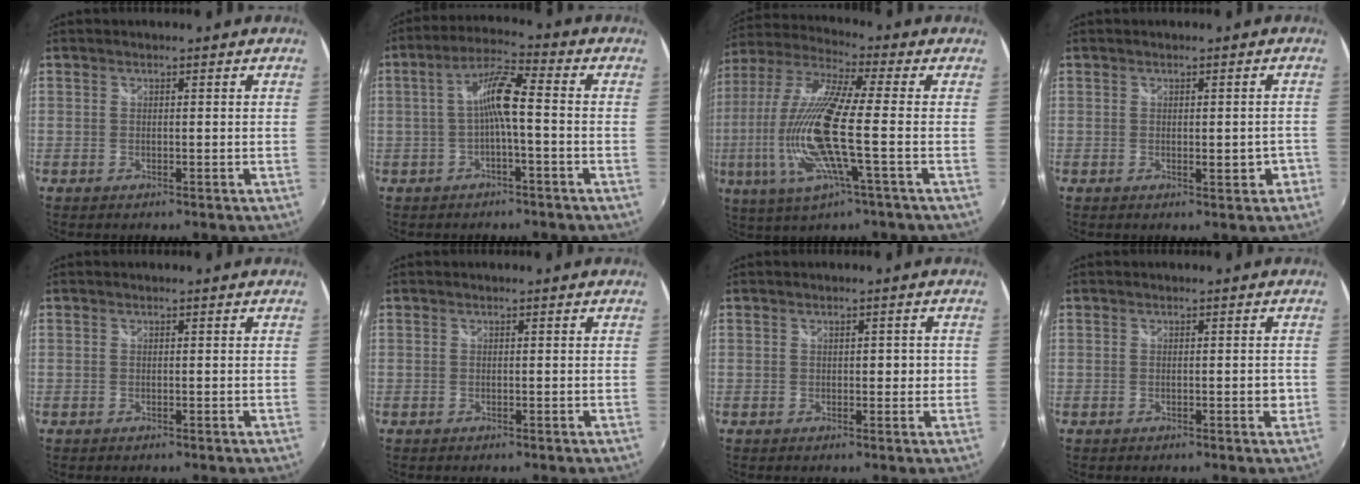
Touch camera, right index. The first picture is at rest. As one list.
[{"total": 6.9, "force": [-1.2, 0.6, 6.7], "torque": [-0.143, 0.017, -0.021]}, {"total": 17.9, "force": [-3.6, 1.9, 17.4], "torque": [-0.338, -0.016, -0.071]}, {"total": 2.9, "force": [-1.2, 1.4, 2.2], "torque": [-0.030, 0.005, -0.008]}, {"total": 0.0}, {"total": 0.0}, {"total": 2.0, "force": [0.0, 1.3, 1.5], "torque": [-0.017, 0.005, 0.001]}, {"total": 1.3, "force": [-0.1, 0.6, 1.2], "torque": [-0.012, 0.006, 0.002]}]